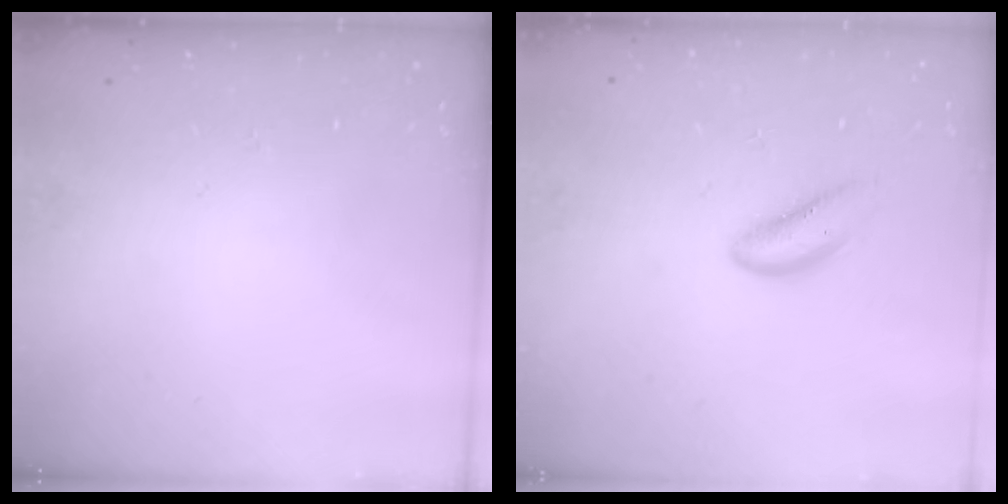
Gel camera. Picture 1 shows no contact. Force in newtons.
{"total": 3.0, "press": 3.0, "slide": 0.6}